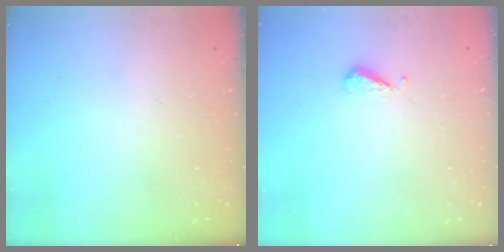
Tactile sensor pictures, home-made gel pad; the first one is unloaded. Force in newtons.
{"total": 4.8, "press": 4.7, "slide": 0.9}